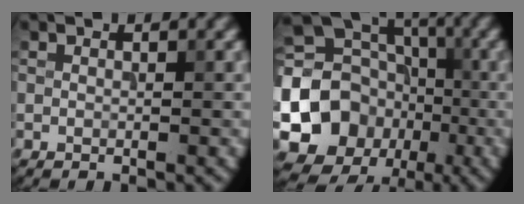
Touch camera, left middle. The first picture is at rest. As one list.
[{"total": 12.5, "force": [-2.6, 11.0, 5.2], "torque": [-0.113, -0.022, -0.056]}]